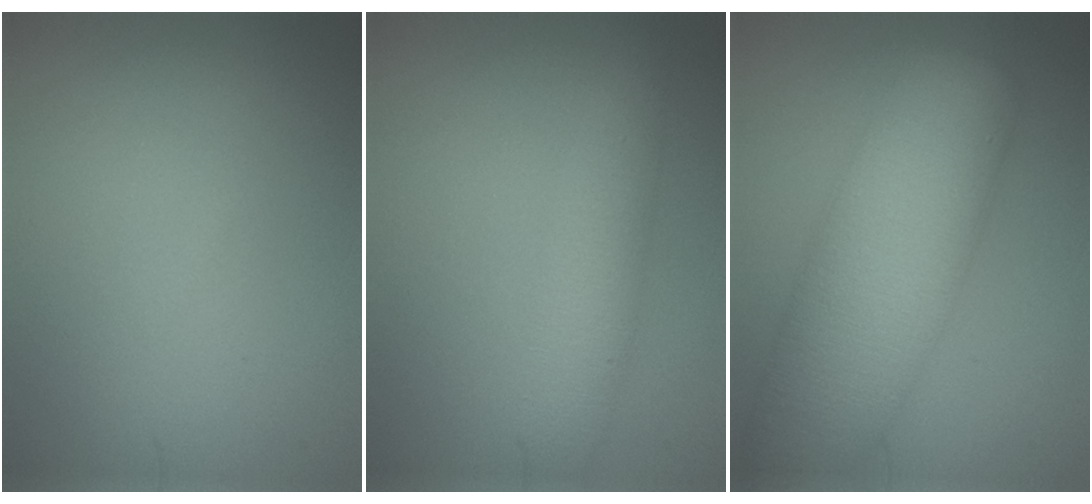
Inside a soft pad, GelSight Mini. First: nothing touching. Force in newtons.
{"total": 3.6, "press": 3.6, "slide": 0.1}
{"total": 11.3, "press": 11.3, "slide": 0.6}